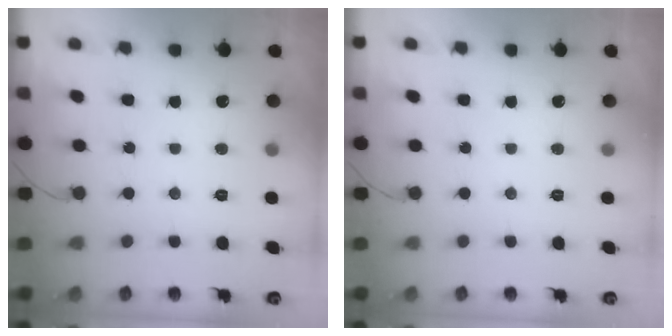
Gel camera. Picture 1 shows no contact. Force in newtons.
{"total": 0.0}